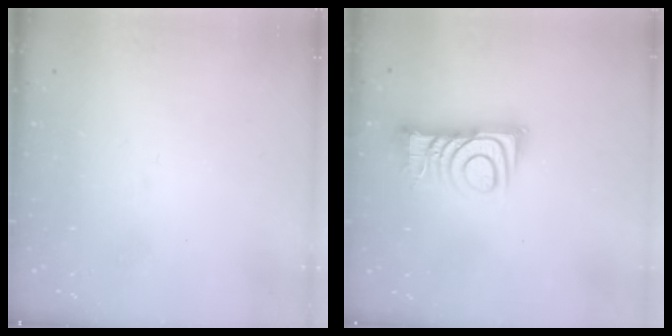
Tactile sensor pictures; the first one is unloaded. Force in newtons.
{"total": 10.3, "press": 10.3, "slide": 0.4}